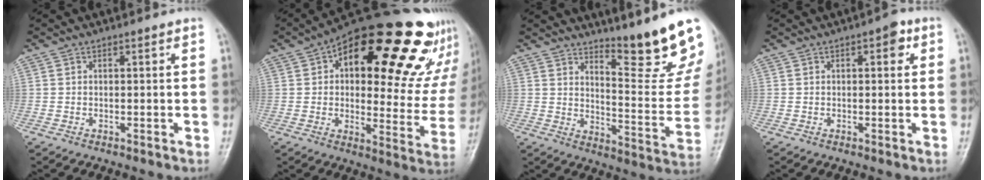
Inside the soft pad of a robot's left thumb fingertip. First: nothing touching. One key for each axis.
{"total": 29.5, "fx": 16.0, "fy": 12.9, "fz": 21.2, "tx": -0.245, "ty": -0.021, "tz": 0.214}
{"total": 16.7, "fx": 13.2, "fy": 2.0, "fz": 10.0, "tx": -0.111, "ty": -0.130, "tz": 0.188}
{"total": 3.1, "fx": 1.1, "fy": 1.5, "fz": 2.5, "tx": -0.022, "ty": 0.003, "tz": 0.007}